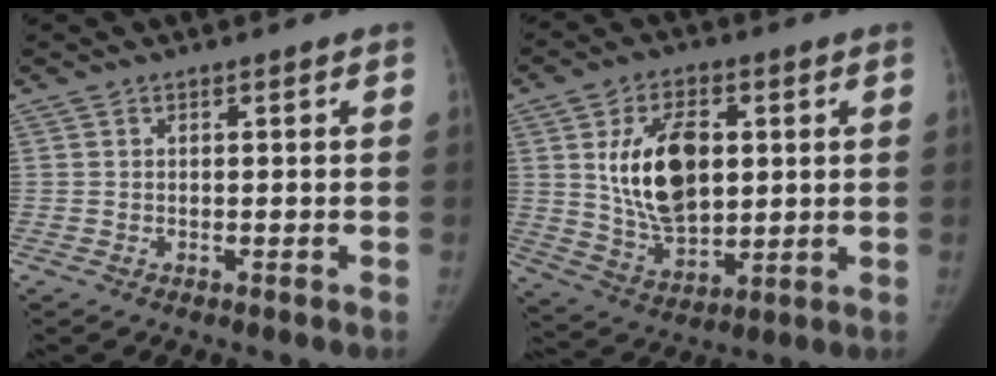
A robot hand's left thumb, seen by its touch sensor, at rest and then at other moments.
{"total": 15.9, "force": [3.0, 9.6, 12.4], "torque": [-0.183, -0.016, 0.062]}